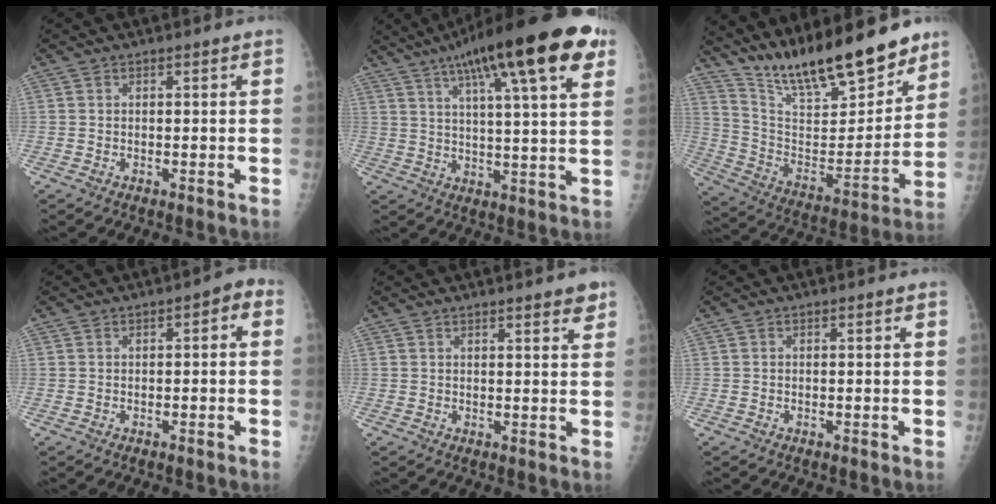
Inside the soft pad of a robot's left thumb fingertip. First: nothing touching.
{"total": 22.8, "force": [12.4, 4.8, 18.5], "torque": [-0.277, -0.007, 0.181]}
{"total": 22.7, "force": [18.3, 6.1, 11.9], "torque": [-0.155, -0.094, 0.315]}
{"total": 2.5, "force": [-0.1, 1.3, 2.2], "torque": [-0.017, 0.019, -0.011]}
{"total": 3.7, "force": [2.8, 0.6, 2.3], "torque": [-0.019, -0.012, 0.035]}
{"total": 0.0}